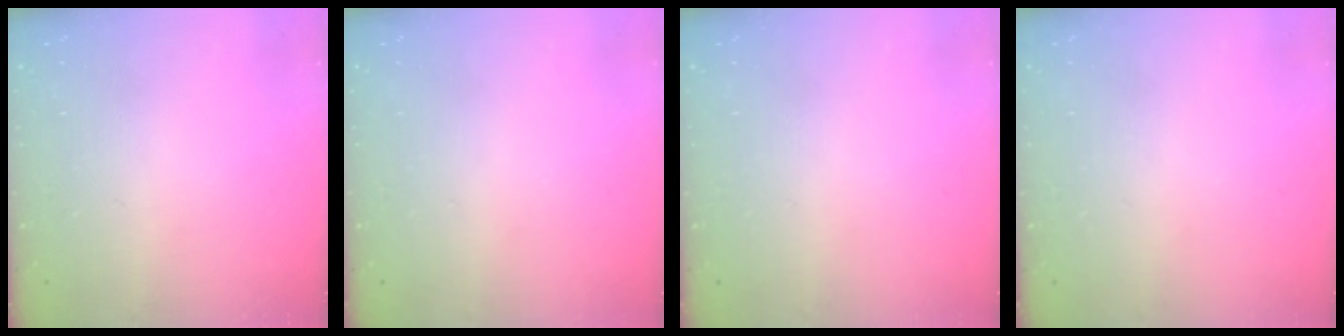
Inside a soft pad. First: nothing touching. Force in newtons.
{"total": 0.0}
{"total": 0.0}
{"total": 0.0}